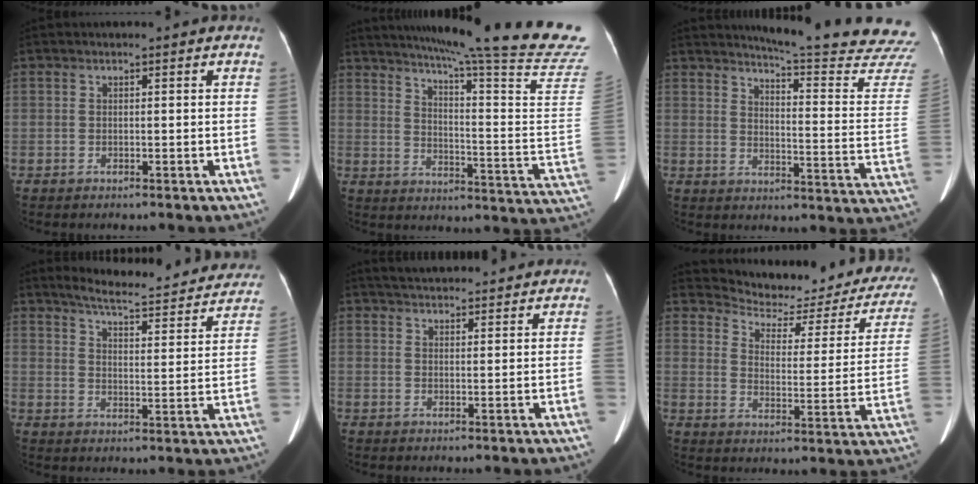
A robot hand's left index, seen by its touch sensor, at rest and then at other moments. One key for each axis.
{"total": 27.8, "fx": 23.5, "fy": -2.5, "fz": 14.5, "tx": -0.212, "ty": -0.116, "tz": 0.298}
{"total": 22.1, "fx": 21.3, "fy": -1.0, "fz": 6.0, "tx": -0.085, "ty": -0.152, "tz": 0.241}
{"total": 20.3, "fx": 18.6, "fy": 3.3, "fz": 7.5, "tx": -0.094, "ty": -0.038, "tz": 0.224}
{"total": 13.5, "fx": 12.5, "fy": 2.2, "fz": 4.5, "tx": -0.065, "ty": 0.036, "tz": 0.167}
{"total": 20.5, "fx": 18.9, "fy": 4.8, "fz": 6.3, "tx": -0.074, "ty": -0.052, "tz": 0.222}